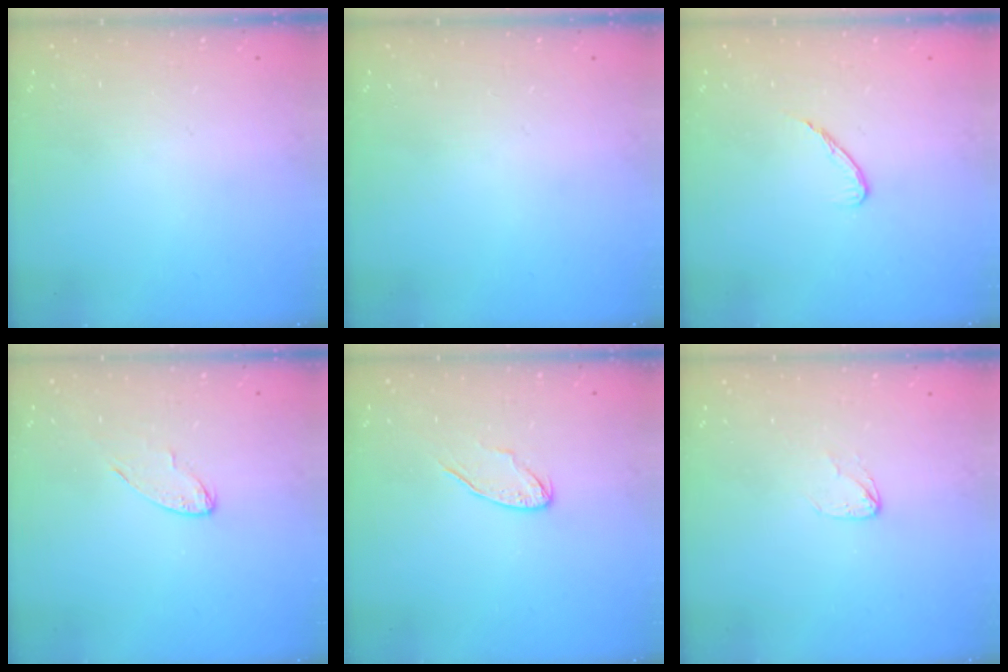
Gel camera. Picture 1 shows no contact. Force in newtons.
{"total": 0.0}
{"total": 6.0, "press": 5.9, "slide": 0.6}
{"total": 3.7, "press": 3.6, "slide": 0.4}
{"total": 6.2, "press": 6.2, "slide": 0.6}
{"total": 3.8, "press": 3.8, "slide": 0.4}